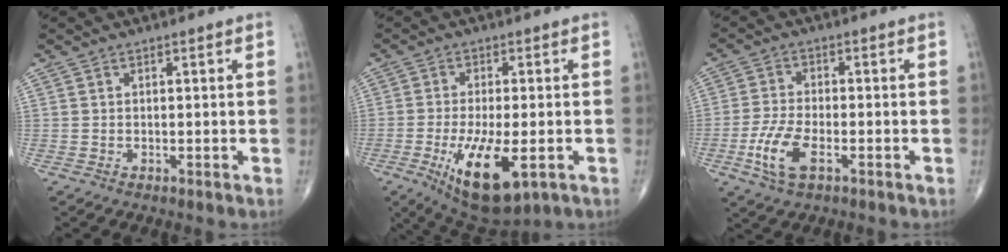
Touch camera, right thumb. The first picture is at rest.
{"total": 13.4, "force": [-4.6, 5.1, 11.6], "torque": [-0.201, -0.014, -0.061]}
{"total": 7.7, "force": [-3.1, 3.3, 6.2], "torque": [-0.141, 0.007, -0.058]}